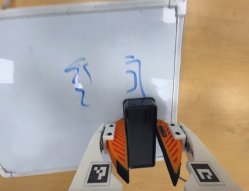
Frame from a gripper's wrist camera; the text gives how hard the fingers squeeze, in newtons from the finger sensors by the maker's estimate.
{"total": 5.9, "left": 6.4, "right": 5.4}